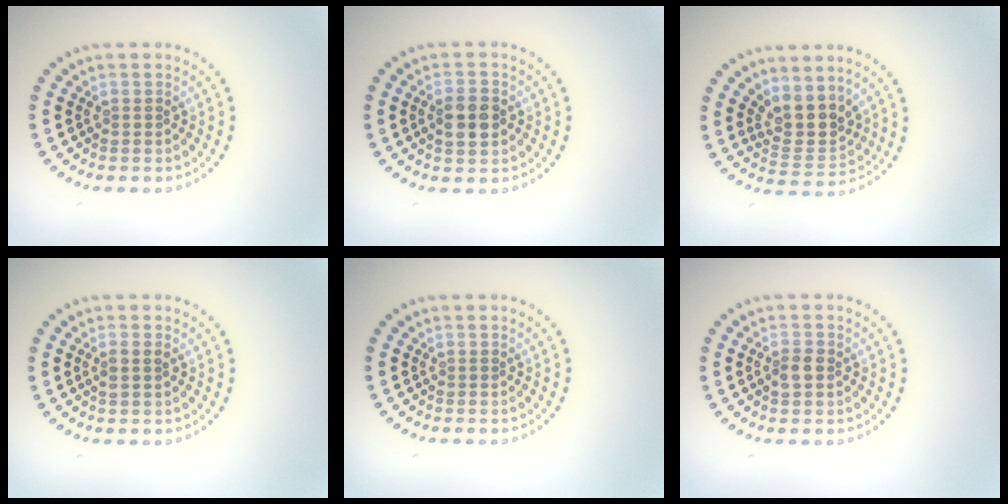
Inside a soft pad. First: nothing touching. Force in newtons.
{"total": 3.0, "press": 3.0, "slide": 0.3}
{"total": 3.8, "press": 3.2, "slide": 2.1}
{"total": 1.1, "press": 1.0, "slide": 0.4}
{"total": 0.0}
{"total": 1.6, "press": 1.6, "slide": 0.3}